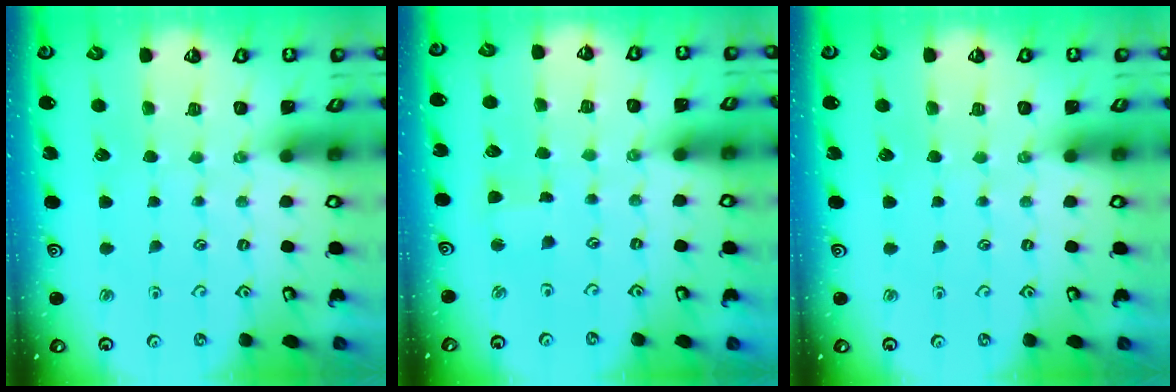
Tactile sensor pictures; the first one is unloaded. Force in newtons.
{"total": 2.5, "press": 2.5, "slide": 0.2}
{"total": 0.0}